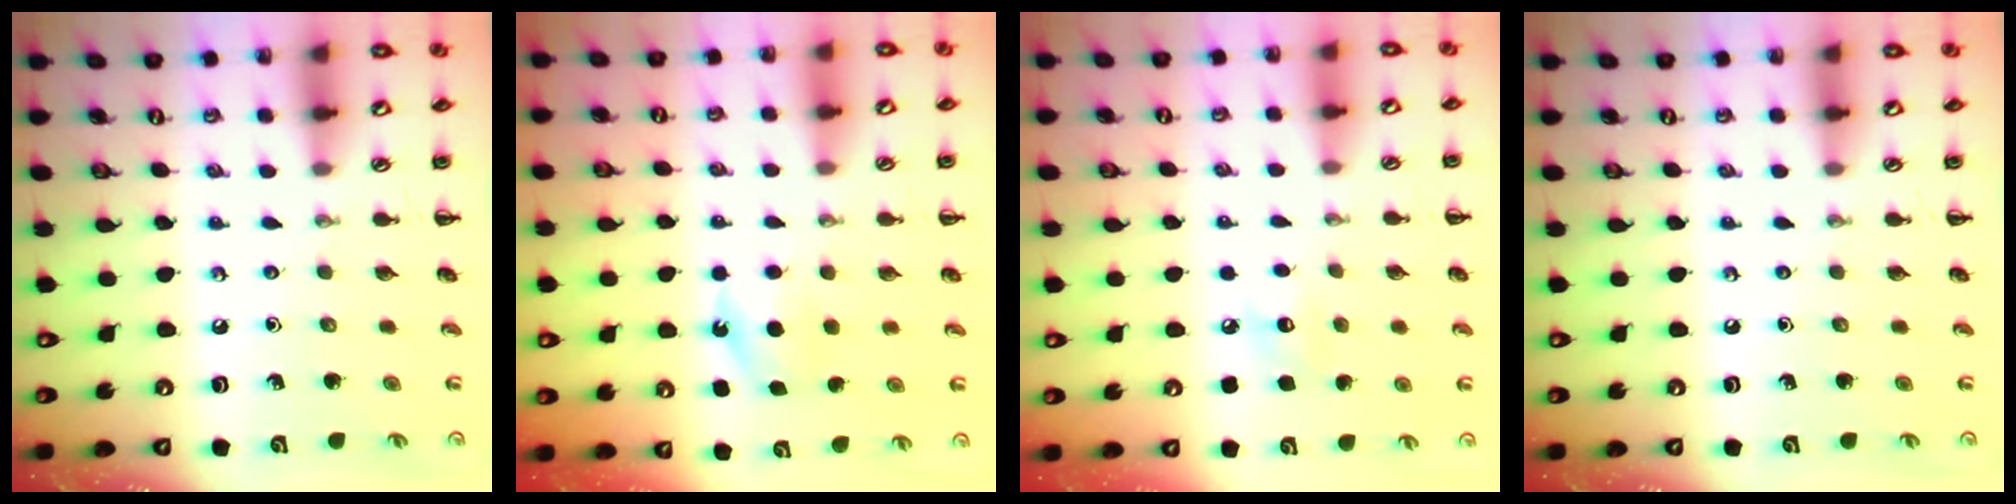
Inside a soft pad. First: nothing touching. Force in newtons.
{"total": 5.3, "press": 5.0, "slide": 1.5}
{"total": 6.1, "press": 5.9, "slide": 1.6}
{"total": 0.0}